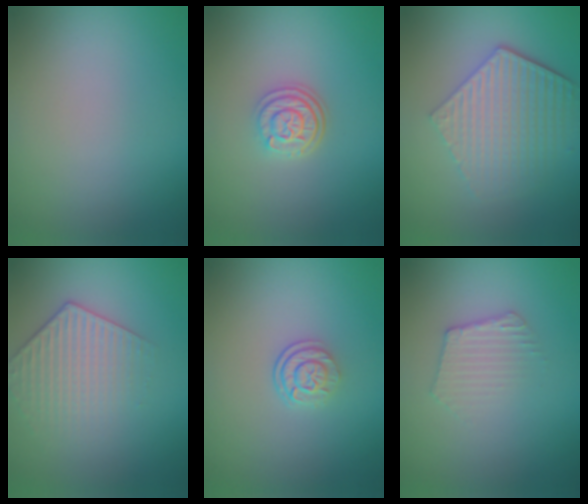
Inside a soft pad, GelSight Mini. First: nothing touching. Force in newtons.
{"total": 3.0, "press": 2.4, "slide": 1.8}
{"total": 5.9, "press": 4.4, "slide": 4.0}
{"total": 3.1, "press": 3.0, "slide": 0.9}
{"total": 2.4, "press": 1.8, "slide": 1.6}
{"total": 2.4, "press": 2.4, "slide": 0.3}